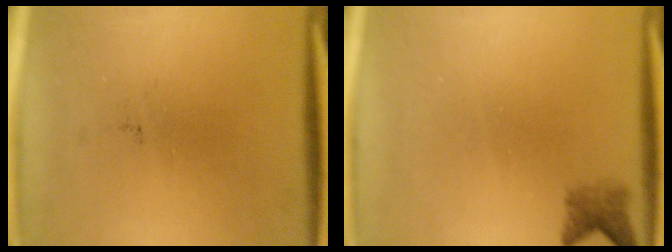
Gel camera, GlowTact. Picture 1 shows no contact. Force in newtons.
{"total": 2.0}